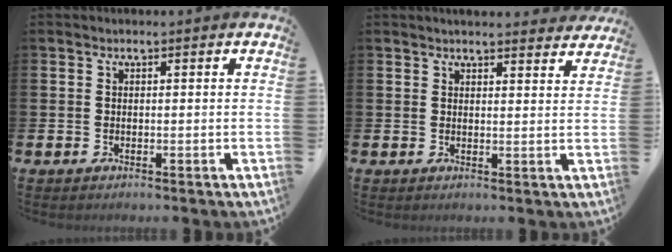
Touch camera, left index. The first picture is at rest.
{"total": 2.9, "force": [2.9, 0.2, 0.0], "torque": [0.005, -0.021, 0.051]}